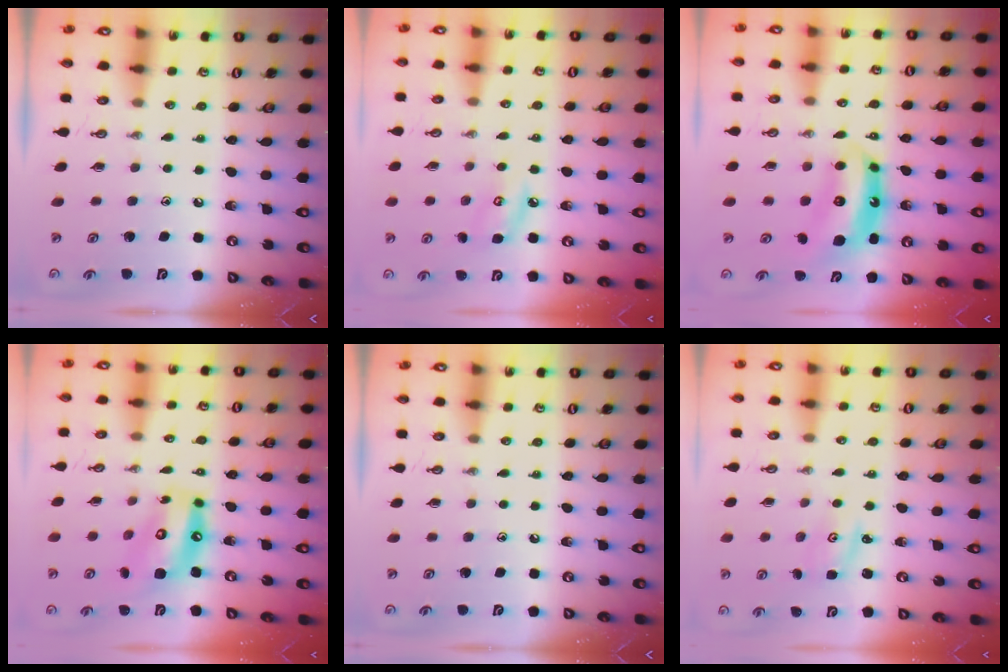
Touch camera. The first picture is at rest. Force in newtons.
{"total": 7.6, "press": 7.6, "slide": 1.0}
{"total": 6.9, "press": 6.9, "slide": 0.6}
{"total": 14.1, "press": 14.0, "slide": 1.5}
{"total": 0.0}
{"total": 1.8, "press": 1.8, "slide": 0.3}